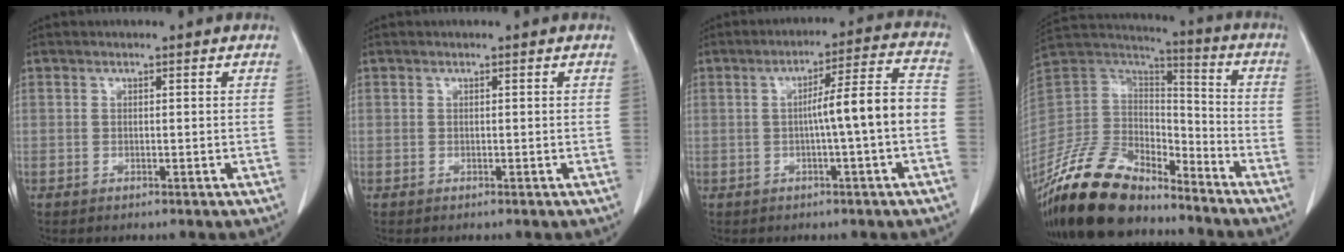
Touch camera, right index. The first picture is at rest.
{"total": 0.0}
{"total": 8.9, "force": [-1.4, -0.4, 8.8], "torque": [-0.128, 0.025, -0.021]}
{"total": 20.5, "force": [-16.8, 7.3, 9.2], "torque": [-0.201, 0.008, -0.320]}